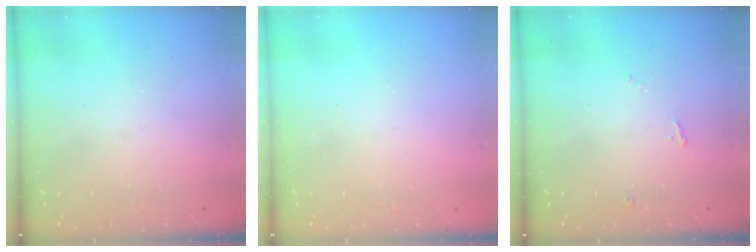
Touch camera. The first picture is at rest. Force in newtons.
{"total": 0.0}
{"total": 4.7, "press": 4.7, "slide": 0.6}